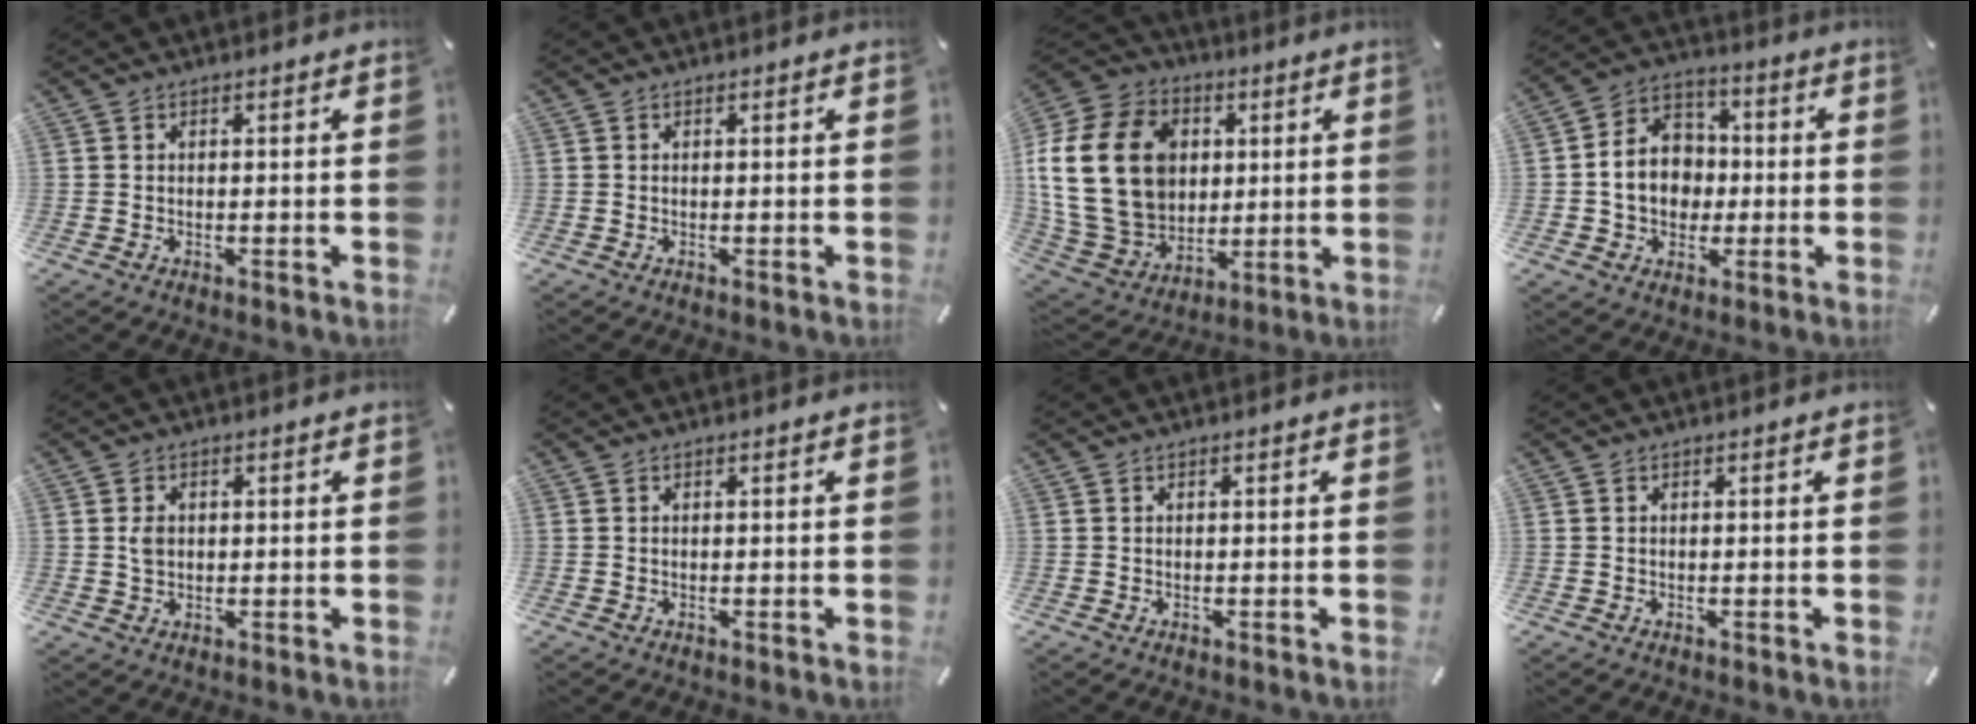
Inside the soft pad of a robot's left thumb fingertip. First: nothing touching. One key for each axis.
{"total": 0.0}
{"total": 24.8, "fx": 3.6, "fy": 19.6, "fz": 14.8, "tx": -0.305, "ty": 0.002, "tz": 0.073}
{"total": 11.2, "fx": -1.2, "fy": 9.8, "fz": 5.4, "tx": -0.115, "ty": 0.023, "tz": -0.018}
{"total": 2.6, "fx": 0.4, "fy": 2.0, "fz": 1.6, "tx": -0.027, "ty": 0.003, "tz": 0.004}
{"total": 0.0}
{"total": 0.0}
{"total": 0.0}